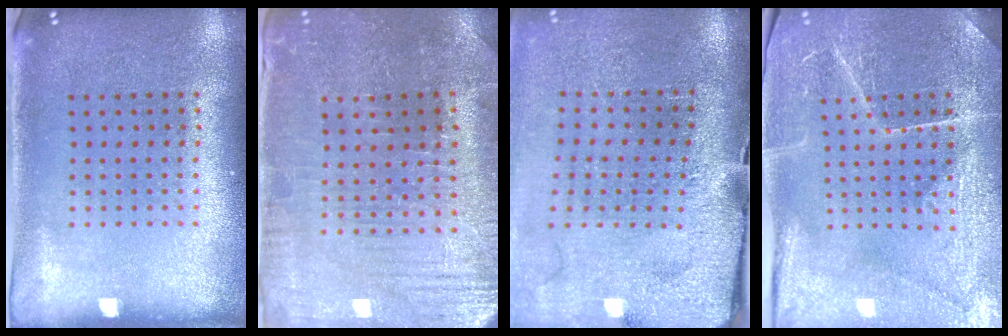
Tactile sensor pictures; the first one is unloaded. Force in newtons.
{"total": 1.3, "press": 1.2, "slide": 0.4}
{"total": 3.6, "press": 3.0, "slide": 1.9}
{"total": 4.0, "press": 3.9, "slide": 1.1}